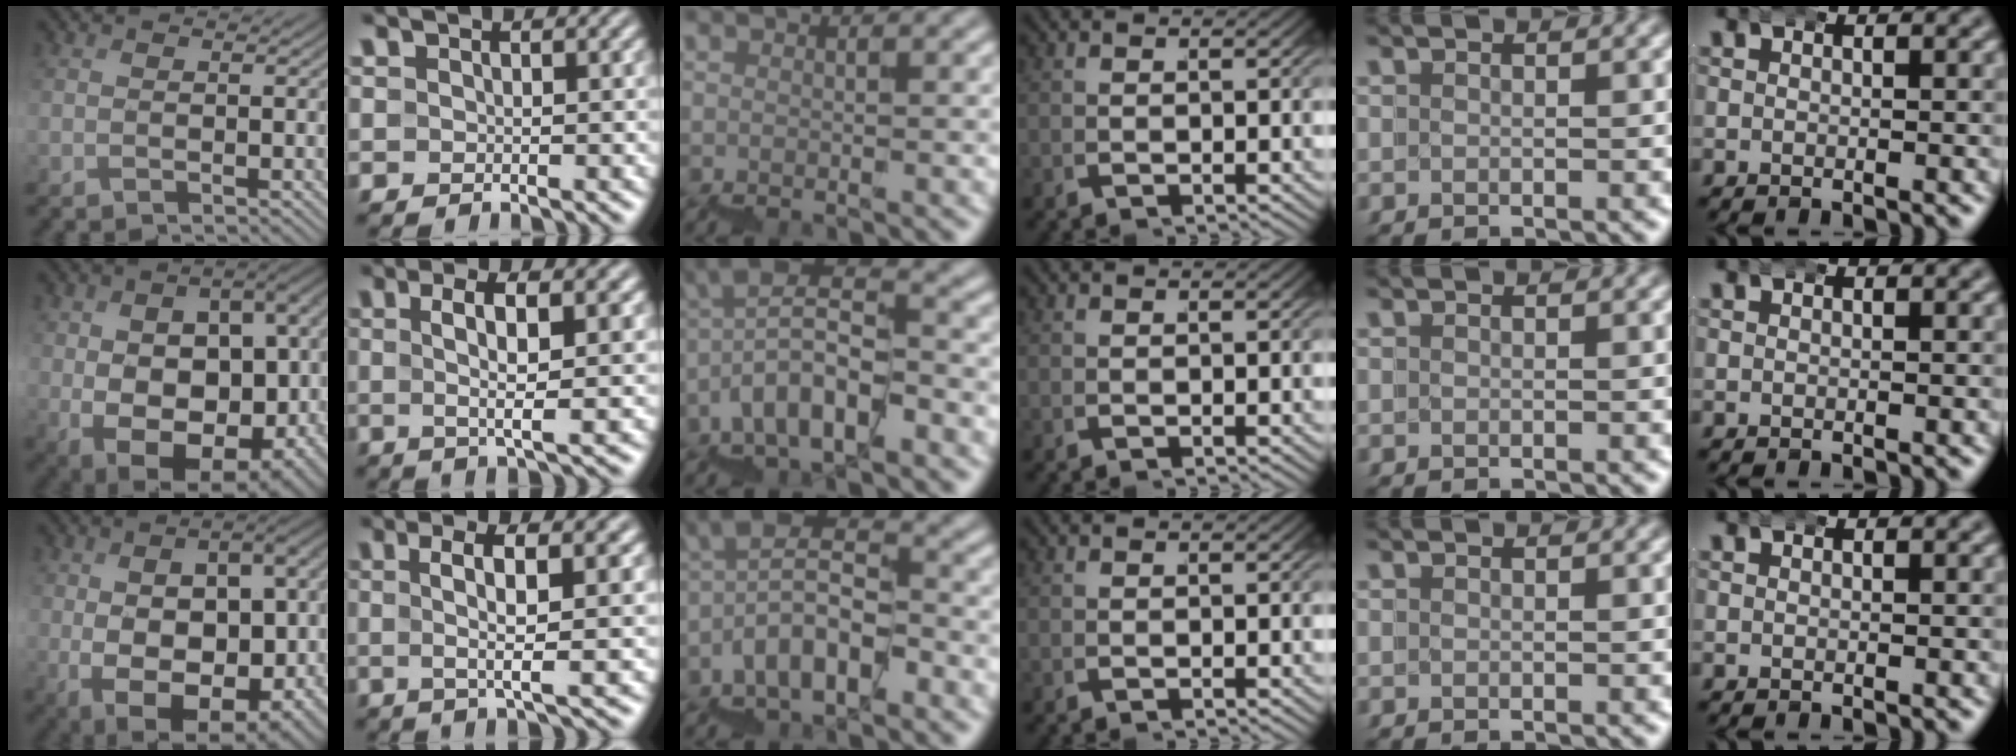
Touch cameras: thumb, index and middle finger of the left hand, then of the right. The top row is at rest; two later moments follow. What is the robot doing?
{"motion": "wrap", "object": "bubble wrap"}